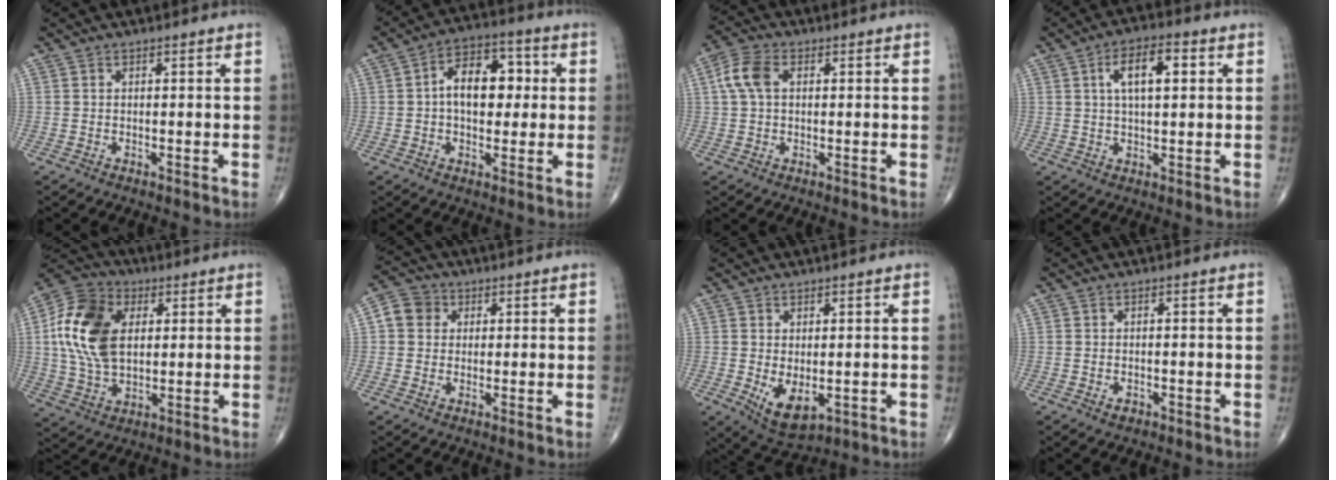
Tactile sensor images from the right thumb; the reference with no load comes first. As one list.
[{"total": 11.4, "force": [1.1, 7.1, 8.8], "torque": [-0.110, 0.024, 0.010]}, {"total": 6.3, "force": [1.3, 4.0, 4.6], "torque": [-0.104, 0.016, 0.022]}, {"total": 8.2, "force": [2.3, 3.5, 7.1], "torque": [-0.111, 0.009, 0.034]}, {"total": 16.6, "force": [3.2, 10.8, 12.2], "torque": [-0.230, 0.003, 0.053]}, {"total": 5.7, "force": [1.2, 5.2, 2.1], "torque": [-0.020, 0.008, 0.012]}, {"total": 6.3, "force": [-1.0, 3.3, 5.3], "torque": [-0.079, -0.012, 0.001]}, {"total": 1.1, "force": [-0.5, 0.8, 0.6], "torque": [-0.007, 0.003, -0.005]}]